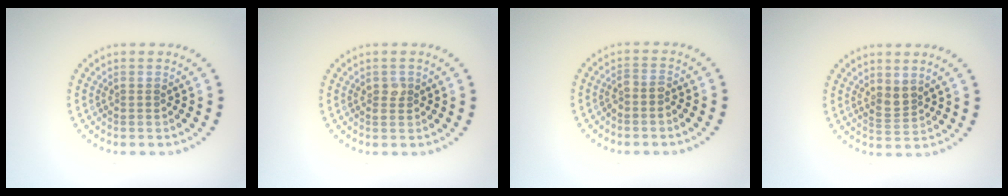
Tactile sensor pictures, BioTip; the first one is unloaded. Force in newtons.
{"total": 1.1, "press": 1.1, "slide": 0.2}
{"total": 1.1, "press": 0.9, "slide": 0.6}
{"total": 1.8, "press": 1.5, "slide": 1.1}